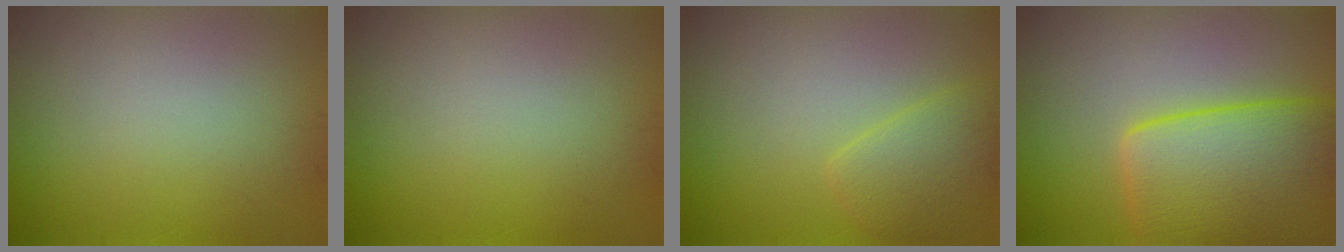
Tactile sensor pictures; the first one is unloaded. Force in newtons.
{"total": 0.0}
{"total": 2.9, "press": 2.9, "slide": 0.1}
{"total": 10.8, "press": 10.8, "slide": 0.6}